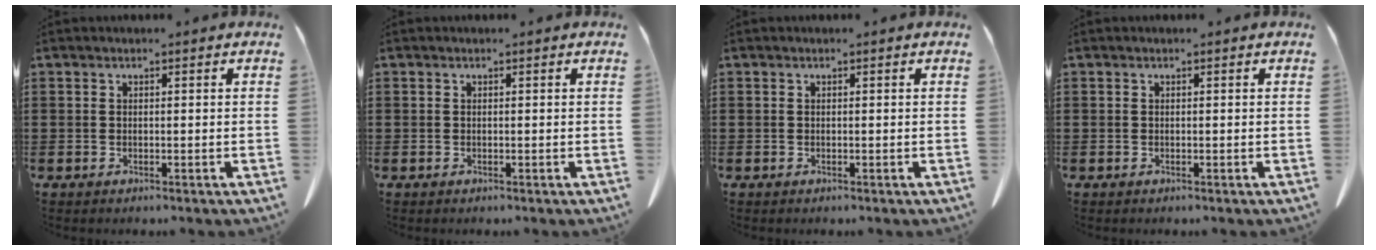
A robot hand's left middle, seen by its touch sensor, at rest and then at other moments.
{"total": 0.0}
{"total": 0.0}
{"total": 0.0}